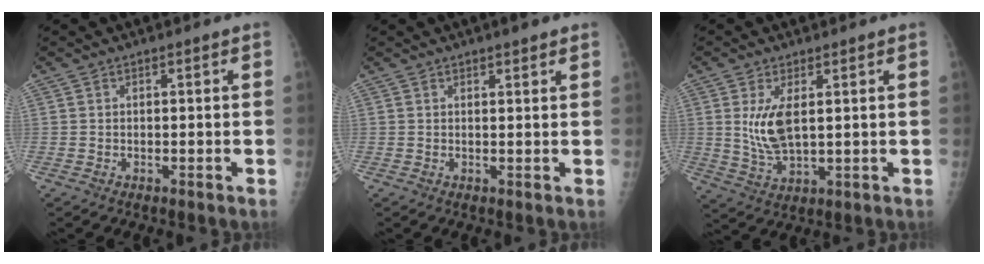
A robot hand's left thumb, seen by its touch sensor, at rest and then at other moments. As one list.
[{"total": 2.5, "force": [1.9, 0.5, 1.6], "torque": [-0.016, -0.006, 0.024]}, {"total": 7.3, "force": [1.7, 3.2, 6.3], "torque": [-0.123, -0.017, 0.045]}]